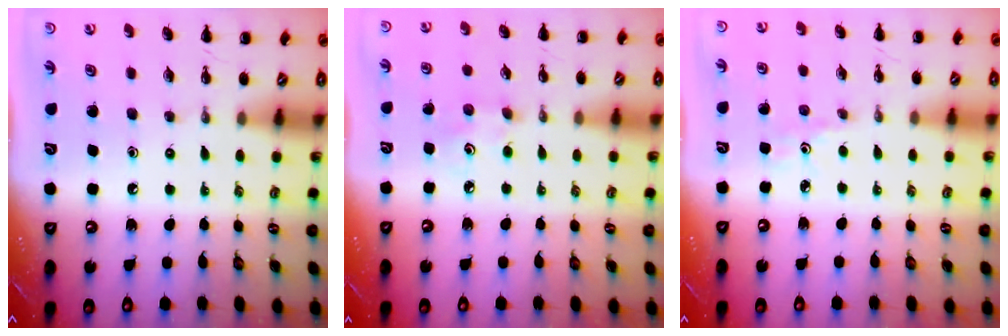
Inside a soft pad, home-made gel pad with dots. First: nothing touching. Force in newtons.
{"total": 3.7, "press": 3.6, "slide": 0.9}
{"total": 1.7, "press": 1.6, "slide": 0.6}